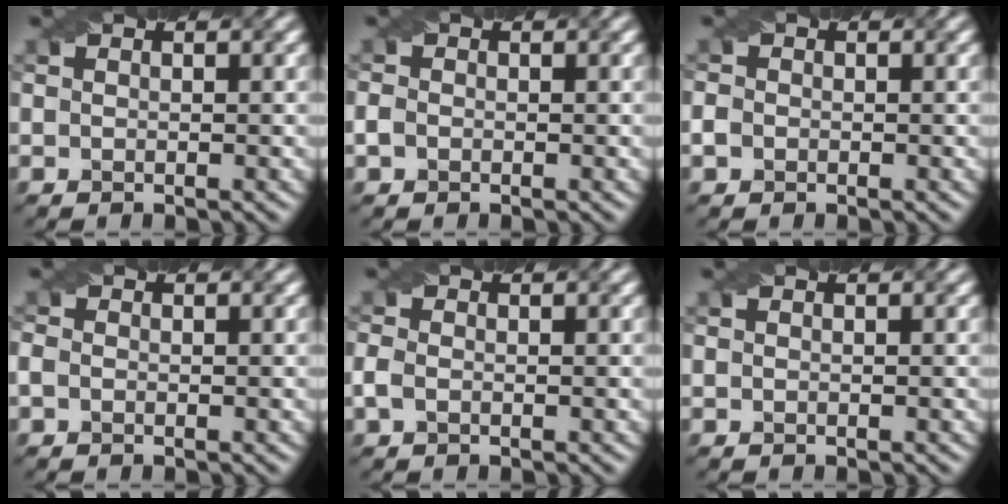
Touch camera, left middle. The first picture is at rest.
{"total": 1.1, "force": [-0.4, 0.9, 0.4], "torque": [-0.009, -0.002, -0.010]}
{"total": 1.2, "force": [-0.4, 1.1, 0.3], "torque": [-0.004, -0.001, -0.010]}
{"total": 0.9, "force": [-0.3, 0.8, 0.5], "torque": [-0.010, -0.002, -0.007]}
{"total": 1.4, "force": [-0.4, 1.0, 0.9], "torque": [-0.024, 0.001, -0.012]}
{"total": 0.0}